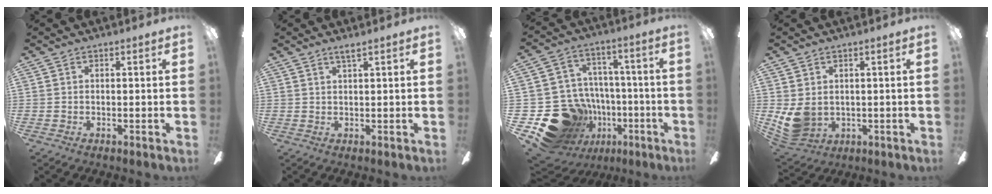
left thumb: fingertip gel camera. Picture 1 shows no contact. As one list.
[{"total": 1.8, "force": [1.5, -0.1, 1.0], "torque": [-0.023, -0.001, 0.027]}, {"total": 21.3, "force": [-9.7, 16.8, 8.6], "torque": [-0.168, 0.051, -0.110]}, {"total": 7.4, "force": [0.8, 5.9, 4.4], "torque": [-0.107, -0.011, 0.017]}]